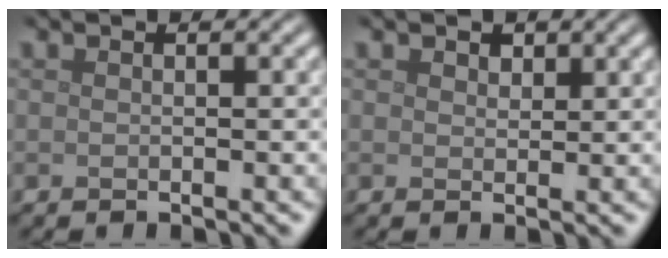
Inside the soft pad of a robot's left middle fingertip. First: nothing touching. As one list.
[{"total": 1.0, "force": [0.7, 0.7, 0.3], "torque": [-0.008, -0.002, 0.013]}]